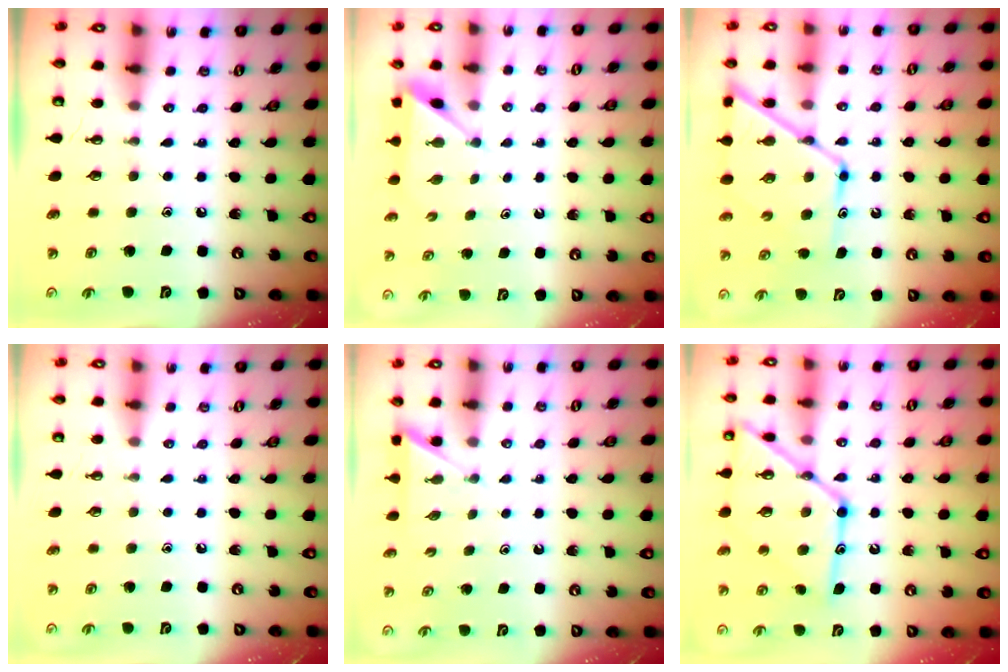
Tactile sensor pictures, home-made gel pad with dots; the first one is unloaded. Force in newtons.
{"total": 2.7, "press": 2.7, "slide": 0.3}
{"total": 14.3, "press": 14.3, "slide": 1.3}
{"total": 0.0}
{"total": 2.5, "press": 2.5, "slide": 0.2}
{"total": 19.1, "press": 19.0, "slide": 1.6}